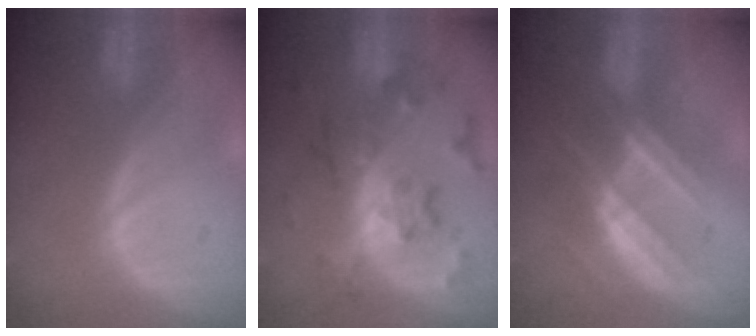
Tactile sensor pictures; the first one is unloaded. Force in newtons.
{"total": 9.5, "press": 9.5, "slide": 0.8}
{"total": 7.4, "press": 6.7, "slide": 3.1}